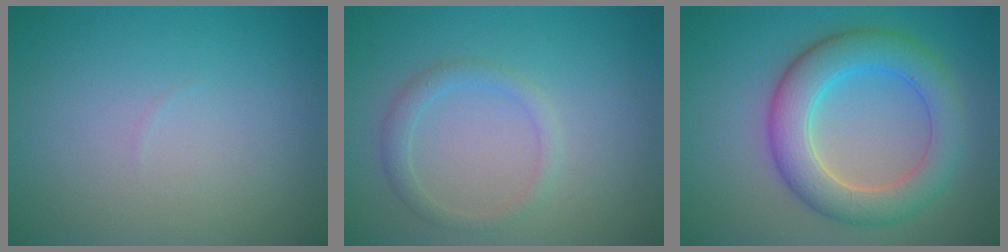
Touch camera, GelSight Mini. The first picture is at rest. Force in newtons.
{"total": 1.6, "press": 1.6, "slide": 0.1}
{"total": 6.3, "press": 6.3, "slide": 0.1}